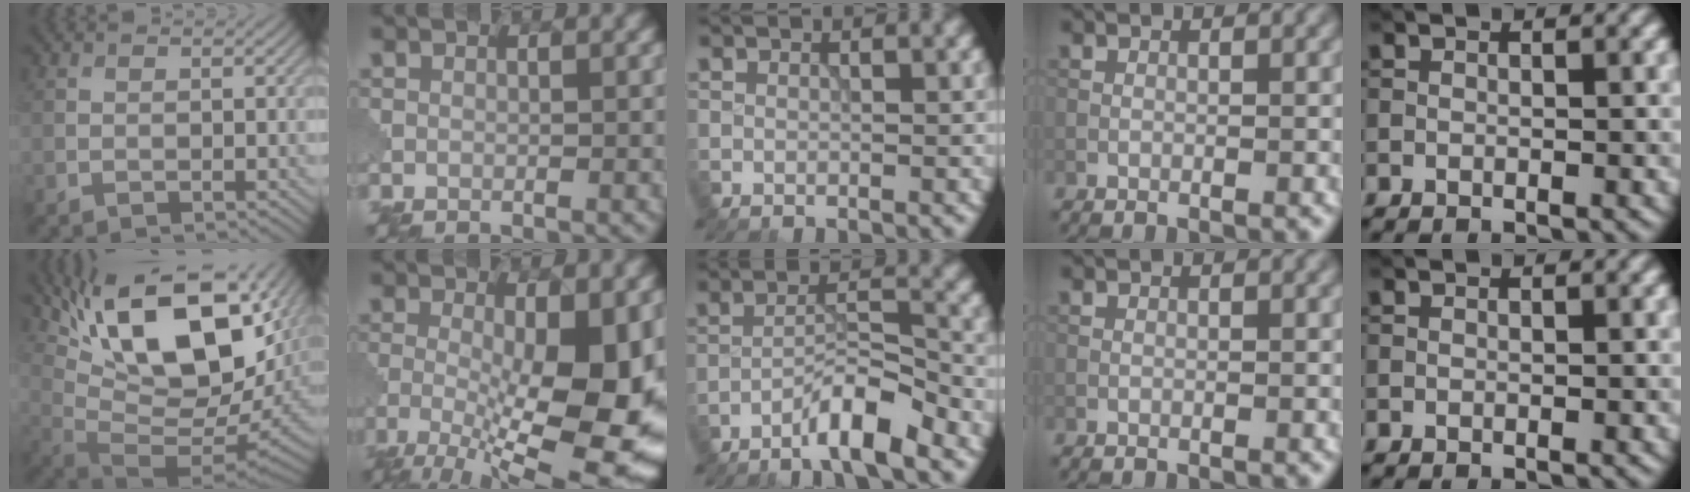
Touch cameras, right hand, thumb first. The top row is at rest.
{"thumb": {"total": 20.1, "force": [7.5, 8.7, 16.4], "torque": [-0.271, 0.022, 0.127]}, "index": {"total": 13.7, "force": [-2.7, 4.4, 12.7], "torque": [-0.201, -0.015, -0.038]}, "middle": {"total": 4.6, "force": [-3.4, 0.5, 3.1], "torque": [-0.054, 0.012, -0.066]}}